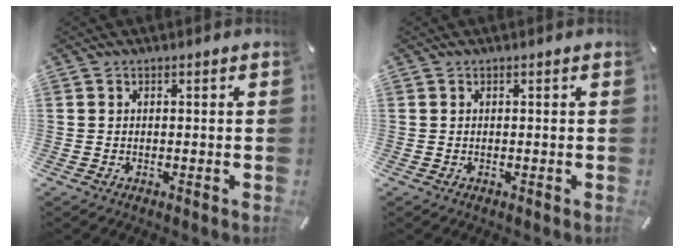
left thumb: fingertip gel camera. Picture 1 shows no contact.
{"total": 0.0}